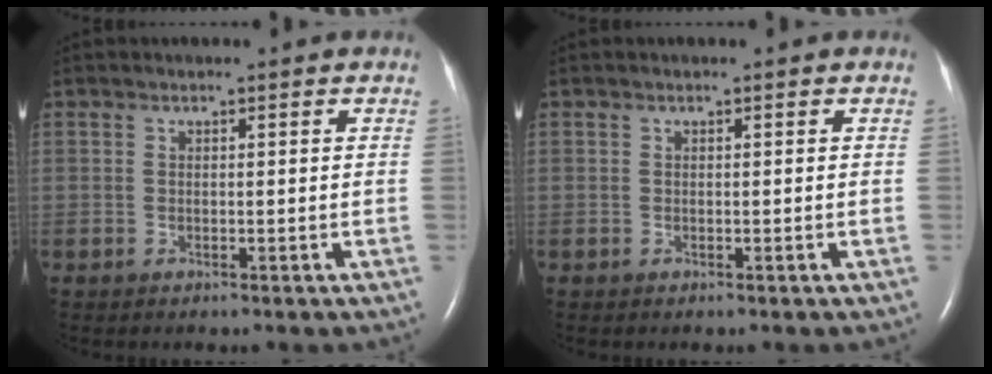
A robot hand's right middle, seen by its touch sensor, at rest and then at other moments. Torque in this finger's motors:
{"motor_torque": [-0.07, 0.11, 0.00, 0.00]}